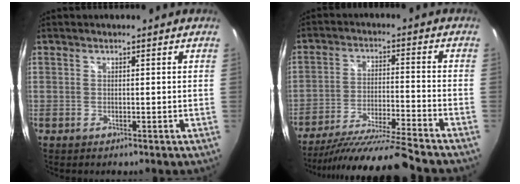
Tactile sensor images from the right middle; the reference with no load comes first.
{"total": 15.7, "force": [-14.1, -1.7, 6.7], "torque": [-0.137, -0.030, -0.239]}